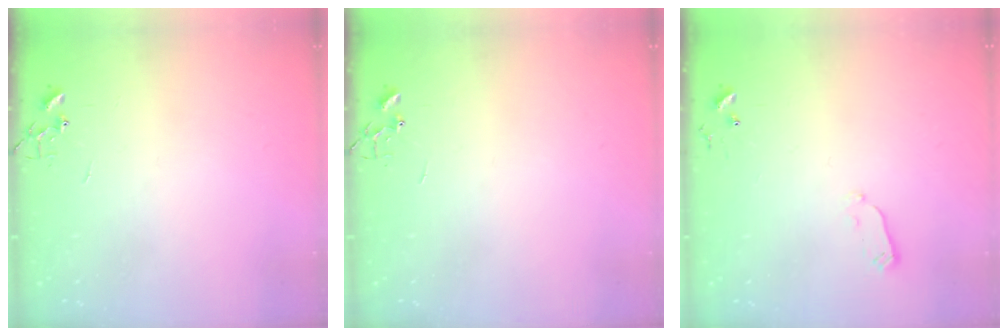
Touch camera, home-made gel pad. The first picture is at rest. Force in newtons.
{"total": 0.0}
{"total": 2.9, "press": 2.9, "slide": 0.4}